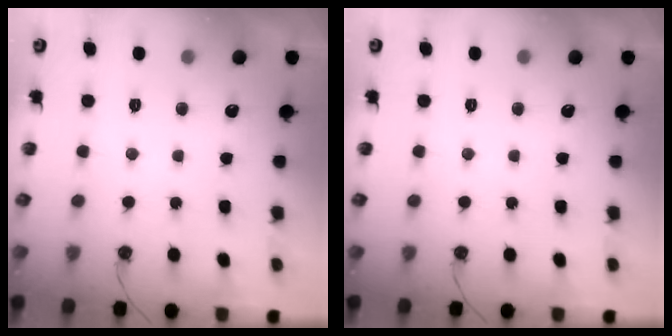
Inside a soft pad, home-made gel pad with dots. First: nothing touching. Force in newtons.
{"total": 0.0}